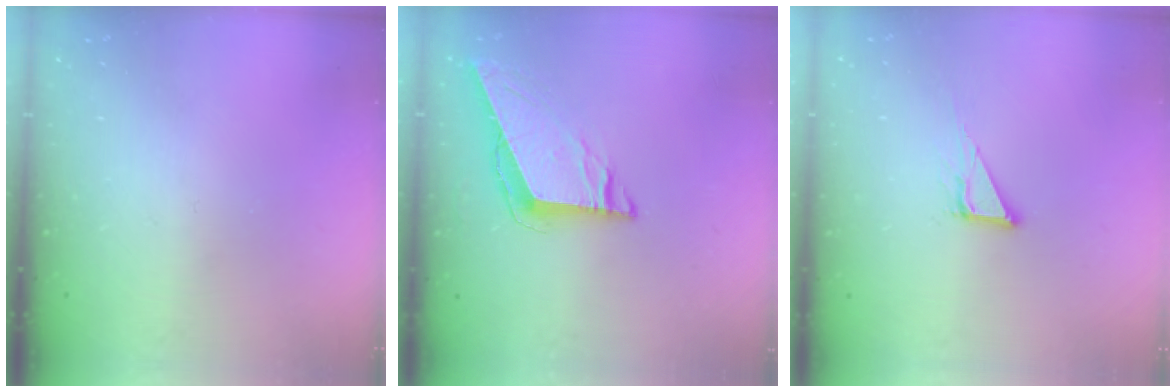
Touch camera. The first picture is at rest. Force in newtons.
{"total": 7.5, "press": 7.5, "slide": 0.3}
{"total": 5.6, "press": 5.6, "slide": 0.3}